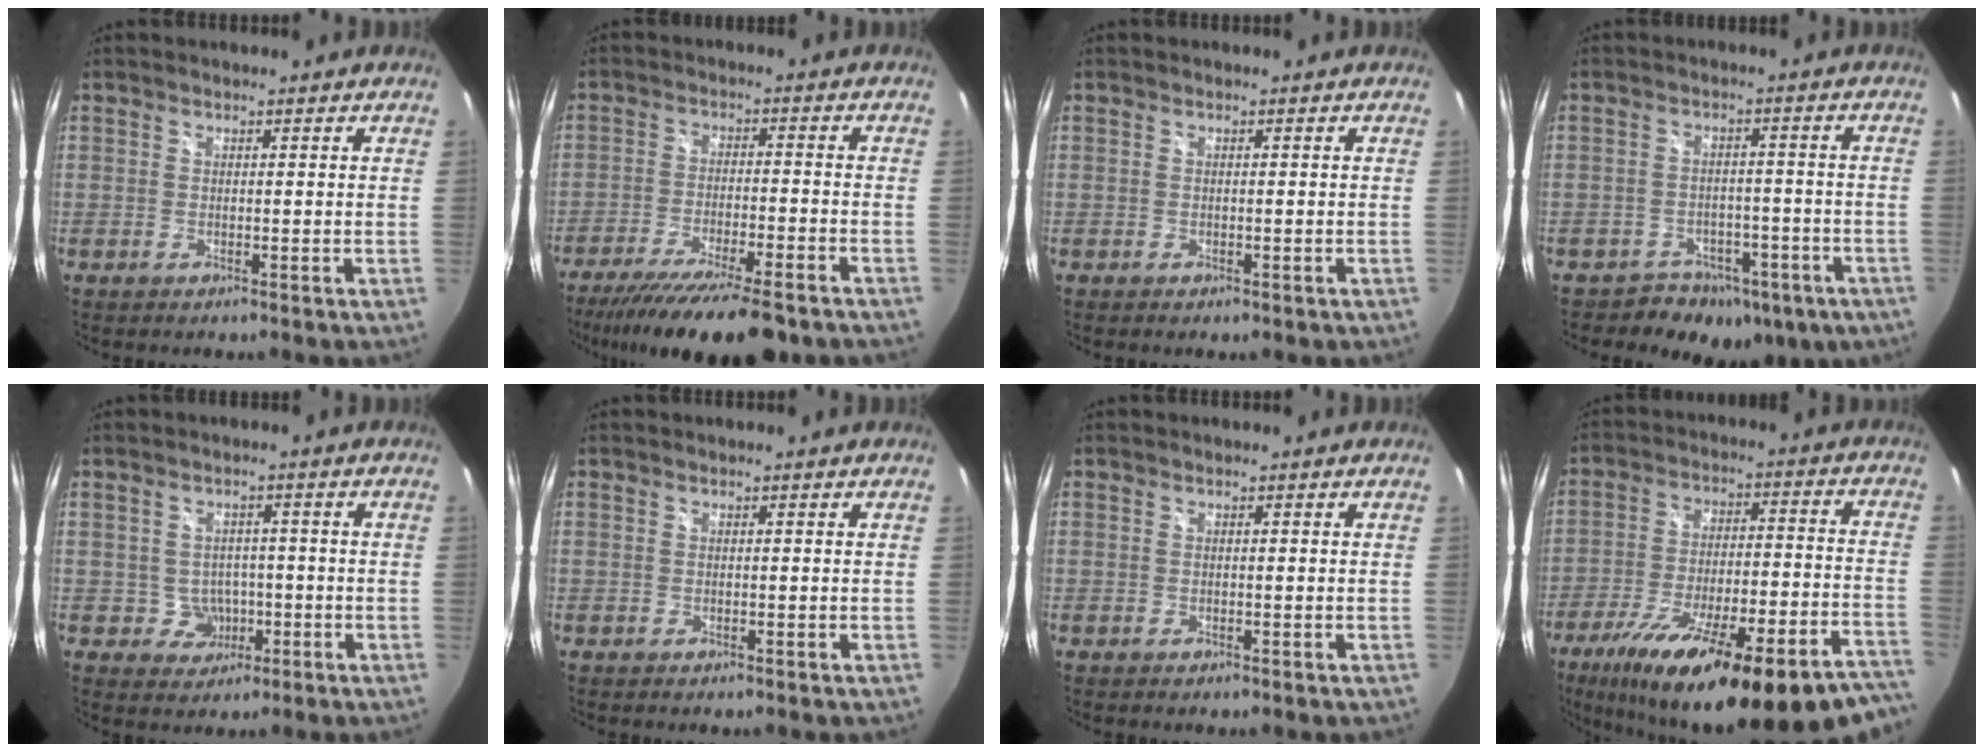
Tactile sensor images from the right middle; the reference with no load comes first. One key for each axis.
{"total": 17.7, "fx": -14.4, "fy": 2.6, "fz": 10.0, "tx": -0.192, "ty": -0.040, "tz": -0.227}
{"total": 0.6, "fx": -0.2, "fy": 0.5, "fz": 0.4, "tx": -0.005, "ty": -0.002, "tz": -0.004}
{"total": 11.5, "fx": -7.2, "fy": 8.0, "fz": 3.9, "tx": -0.078, "ty": 0.017, "tz": -0.083}
{"total": 4.5, "fx": -1.0, "fy": 4.3, "fz": 0.7, "tx": -0.023, "ty": 0.011, "tz": -0.003}
{"total": 0.0}
{"total": 0.0}
{"total": 33.5, "fx": -25.7, "fy": 7.8, "fz": 20.0, "tx": -0.310, "ty": -0.041, "tz": -0.356}